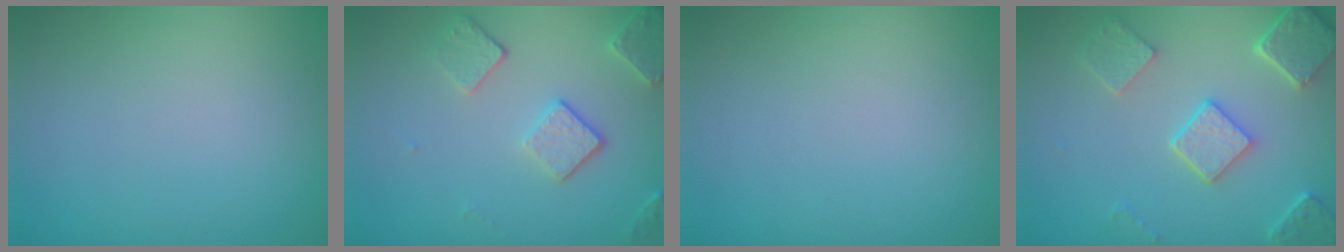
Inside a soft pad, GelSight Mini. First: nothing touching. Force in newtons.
{"total": 3.7, "press": 2.9, "slide": 2.2}
{"total": 0.0}
{"total": 4.9, "press": 3.8, "slide": 3.1}